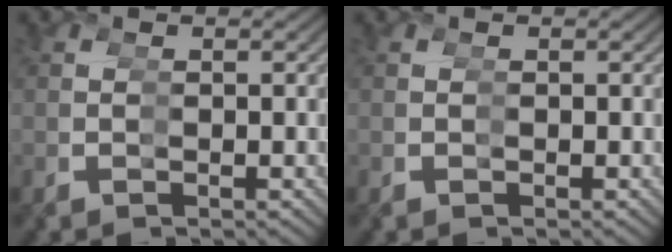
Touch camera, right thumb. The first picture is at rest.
{"total": 0.0}